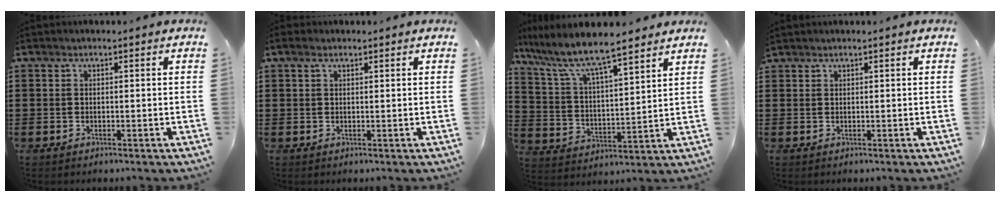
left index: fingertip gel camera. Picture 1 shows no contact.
{"total": 1.3, "force": [0.4, 0.6, 1.1], "torque": [-0.021, 0.004, 0.007]}
{"total": 7.9, "force": [6.8, 1.0, 3.9], "torque": [-0.105, -0.036, 0.112]}
{"total": 0.6, "force": [0.6, 0.0, -0.1], "torque": [-0.002, -0.002, 0.013]}